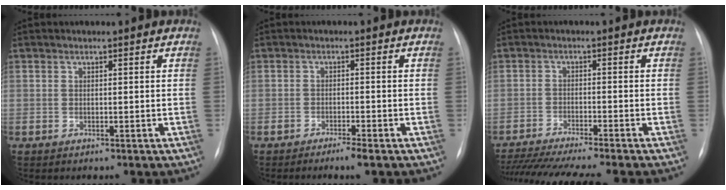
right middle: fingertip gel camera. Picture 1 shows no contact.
{"total": 2.3, "force": [-1.8, -0.1, 1.5], "torque": [-0.031, -0.003, -0.034]}
{"total": 15.1, "force": [-13.3, -0.5, 7.1], "torque": [-0.113, -0.034, -0.204]}